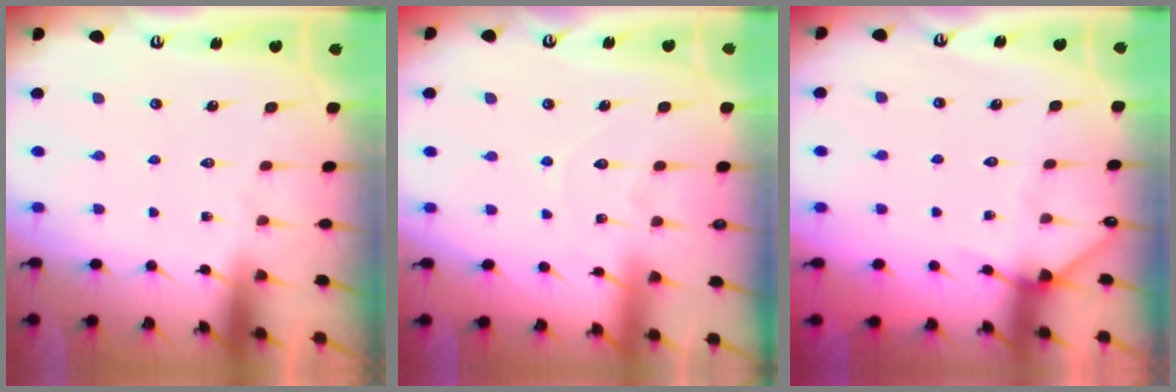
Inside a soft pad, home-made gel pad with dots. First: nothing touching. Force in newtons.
{"total": 6.3, "press": 6.3, "slide": 0.4}
{"total": 3.7, "press": 3.7, "slide": 0.5}